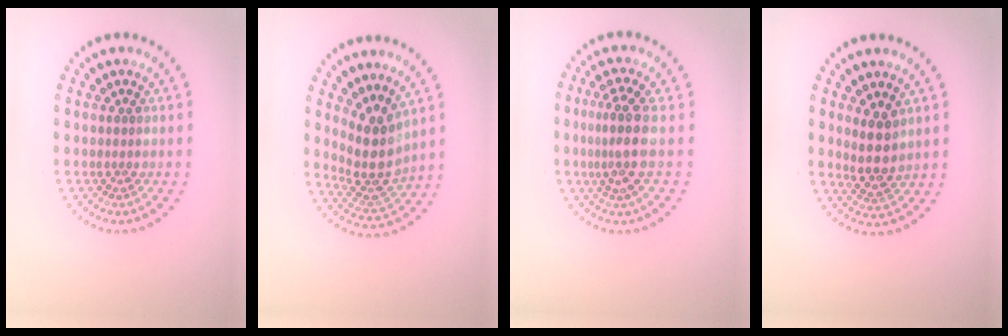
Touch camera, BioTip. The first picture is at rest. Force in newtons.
{"total": 4.3, "press": 3.3, "slide": 2.8}
{"total": 3.1, "press": 2.6, "slide": 1.8}
{"total": 2.9, "press": 2.6, "slide": 1.4}